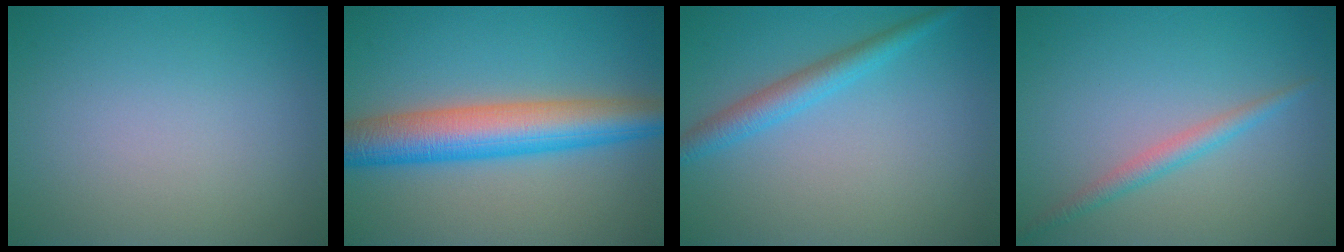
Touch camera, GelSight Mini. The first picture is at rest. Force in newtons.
{"total": 7.9, "press": 7.9, "slide": 0.3}
{"total": 2.8, "press": 2.8, "slide": 0.0}
{"total": 1.9, "press": 1.9, "slide": 0.1}